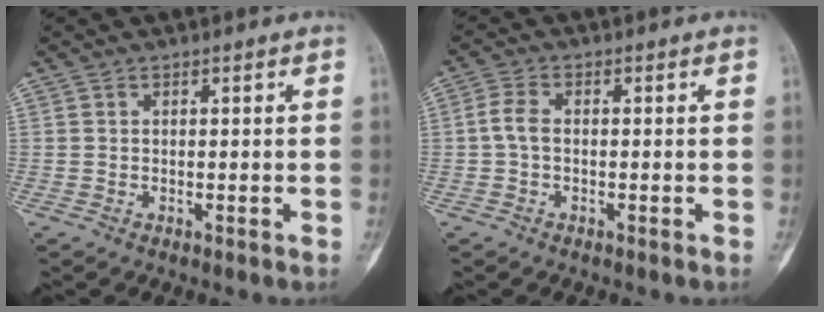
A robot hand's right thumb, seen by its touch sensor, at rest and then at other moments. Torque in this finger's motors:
{"motor_torque": [0.78, 0.41, 0.29, -0.17, 0.08]}